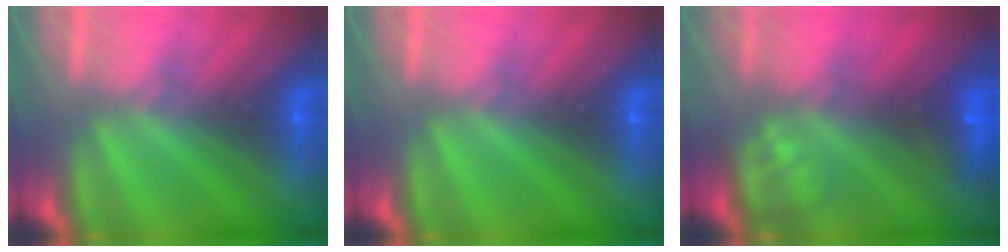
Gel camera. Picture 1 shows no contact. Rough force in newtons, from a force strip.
{"total": 0.0}
{"total": 7.3}